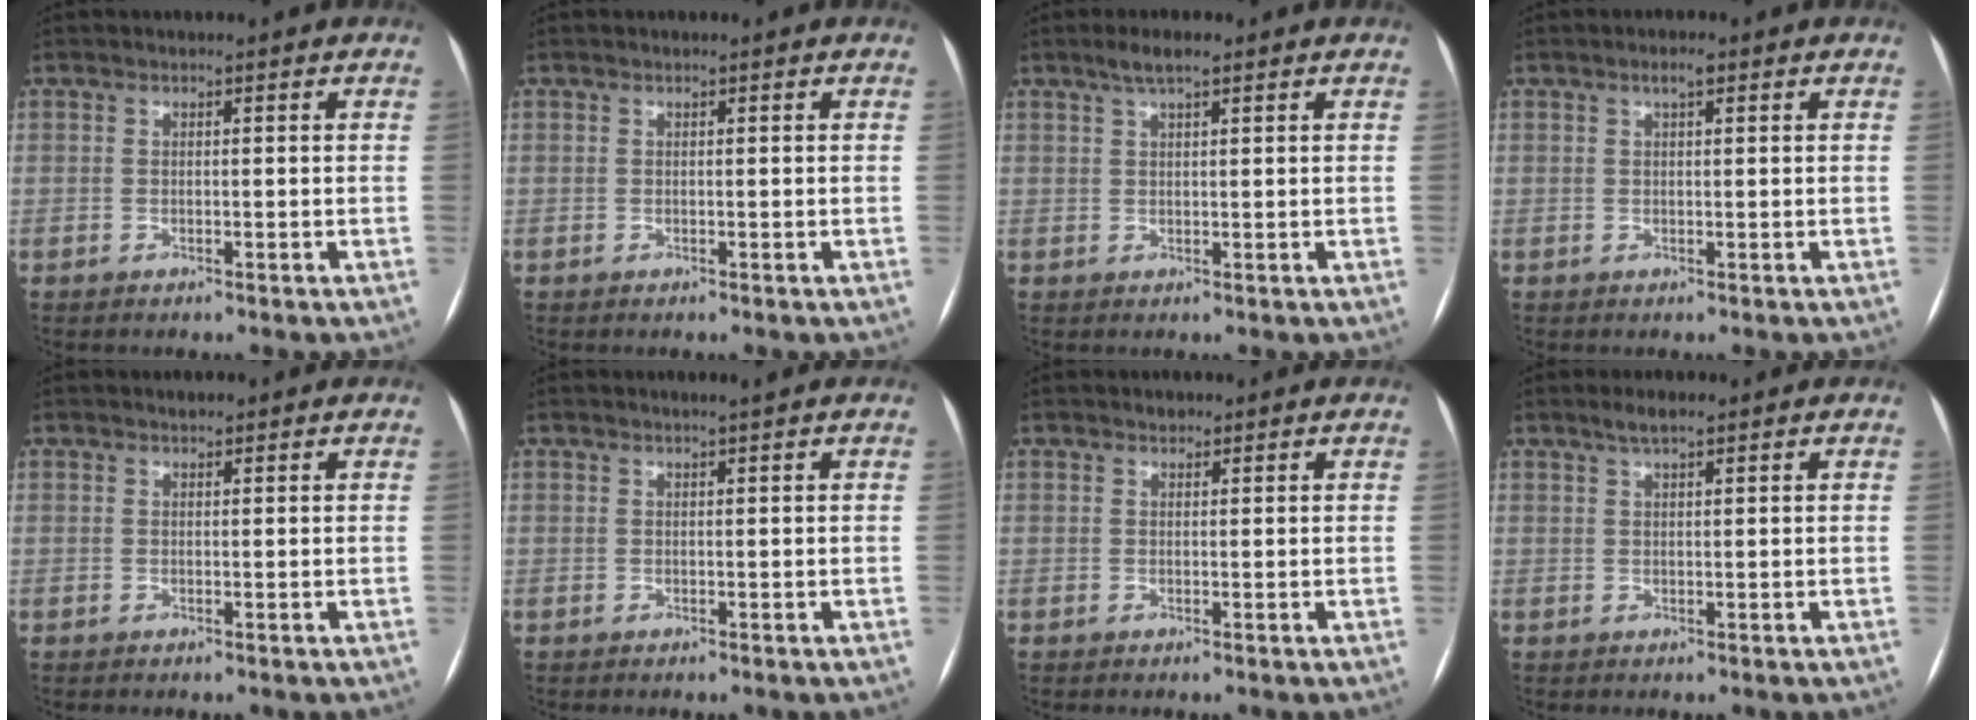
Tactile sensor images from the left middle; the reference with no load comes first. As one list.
[{"total": 0.0}, {"total": 3.2, "force": [2.2, 0.5, 2.2], "torque": [-0.046, 0.011, 0.040]}, {"total": 1.7, "force": [0.9, 0.4, 1.3], "torque": [-0.024, 0.007, 0.014]}, {"total": 0.9, "force": [0.8, 0.4, 0.4], "torque": [-0.011, 0.005, 0.012]}, {"total": 0.9, "force": [0.7, -0.2, 0.5], "torque": [-0.011, -0.001, 0.016]}, {"total": 1.0, "force": [0.8, 0.6, 0.3], "torque": [-0.006, 0.003, 0.011]}, {"total": 2.6, "force": [1.9, 0.4, 1.7], "torque": [-0.035, 0.009, 0.035]}]